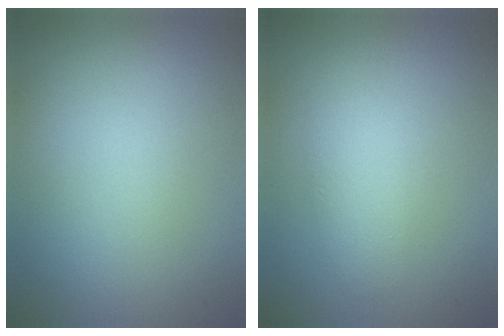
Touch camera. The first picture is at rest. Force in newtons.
{"total": 2.3, "press": 2.3, "slide": 0.1}